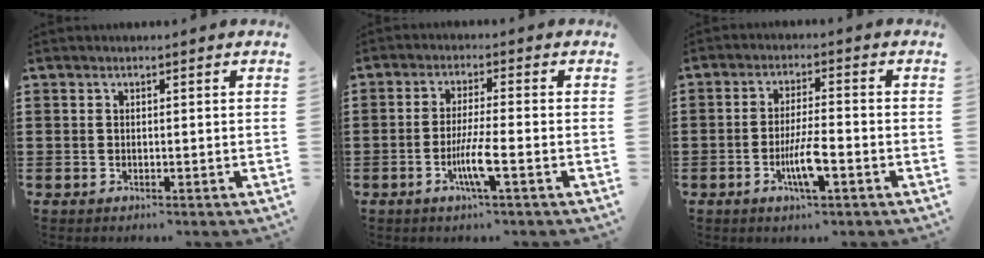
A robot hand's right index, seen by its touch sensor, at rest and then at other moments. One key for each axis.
{"total": 5.7, "fx": -2.2, "fy": 0.2, "fz": 5.2, "tx": -0.107, "ty": -0.019, "tz": -0.043}
{"total": 5.9, "fx": -2.3, "fy": 1.1, "fz": 5.3, "tx": -0.107, "ty": -0.008, "tz": -0.043}